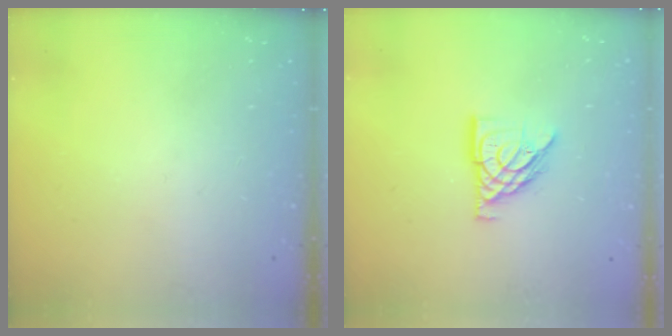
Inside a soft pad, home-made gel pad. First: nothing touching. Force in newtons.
{"total": 11.0, "press": 10.9, "slide": 1.3}